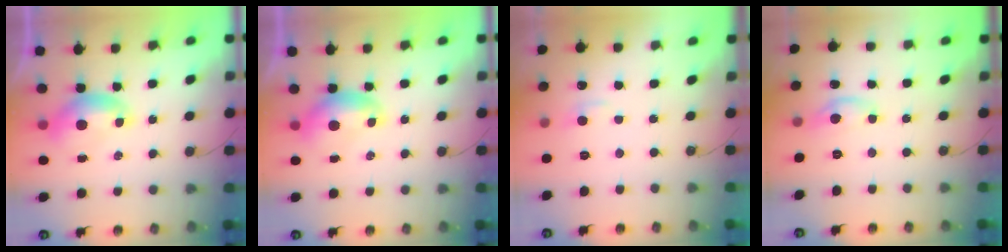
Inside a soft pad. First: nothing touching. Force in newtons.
{"total": 1.1, "press": 1.0, "slide": 0.3}
{"total": 1.1, "press": 0.8, "slide": 0.8}
{"total": 3.4, "press": 3.4, "slide": 0.1}